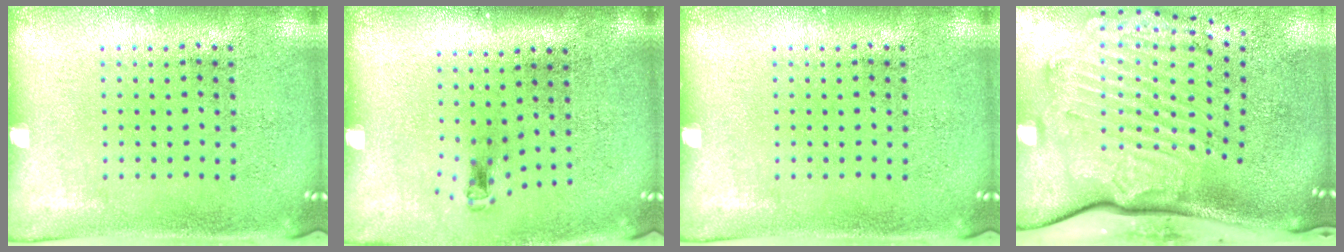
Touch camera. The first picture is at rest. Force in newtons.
{"total": 0.6, "press": 0.3, "slide": 0.5}
{"total": 0.0}
{"total": 3.6, "press": 2.5, "slide": 2.6}